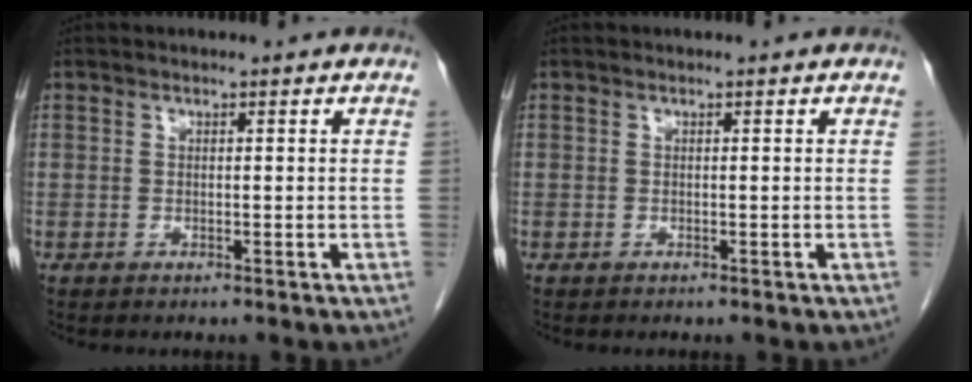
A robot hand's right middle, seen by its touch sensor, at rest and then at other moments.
{"total": 0.0}